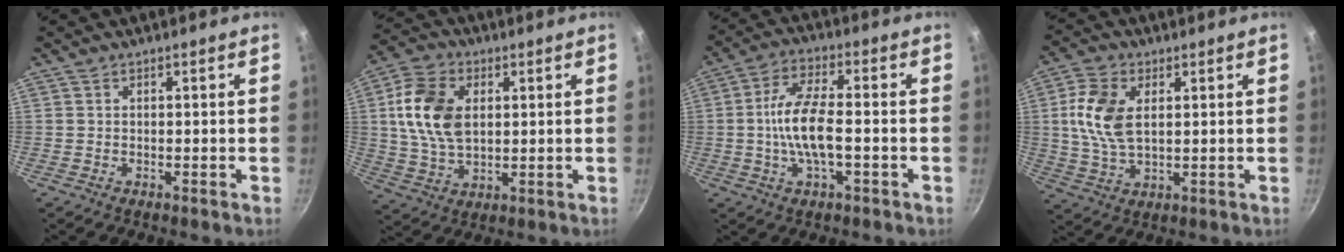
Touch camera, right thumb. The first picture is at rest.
{"total": 13.2, "force": [2.4, 8.7, 9.7], "torque": [-0.169, -0.002, 0.043]}
{"total": 10.5, "force": [-1.5, 3.9, 9.6], "torque": [-0.182, 0.021, -0.040]}
{"total": 10.4, "force": [2.1, 6.0, 8.2], "torque": [-0.159, -0.002, 0.039]}